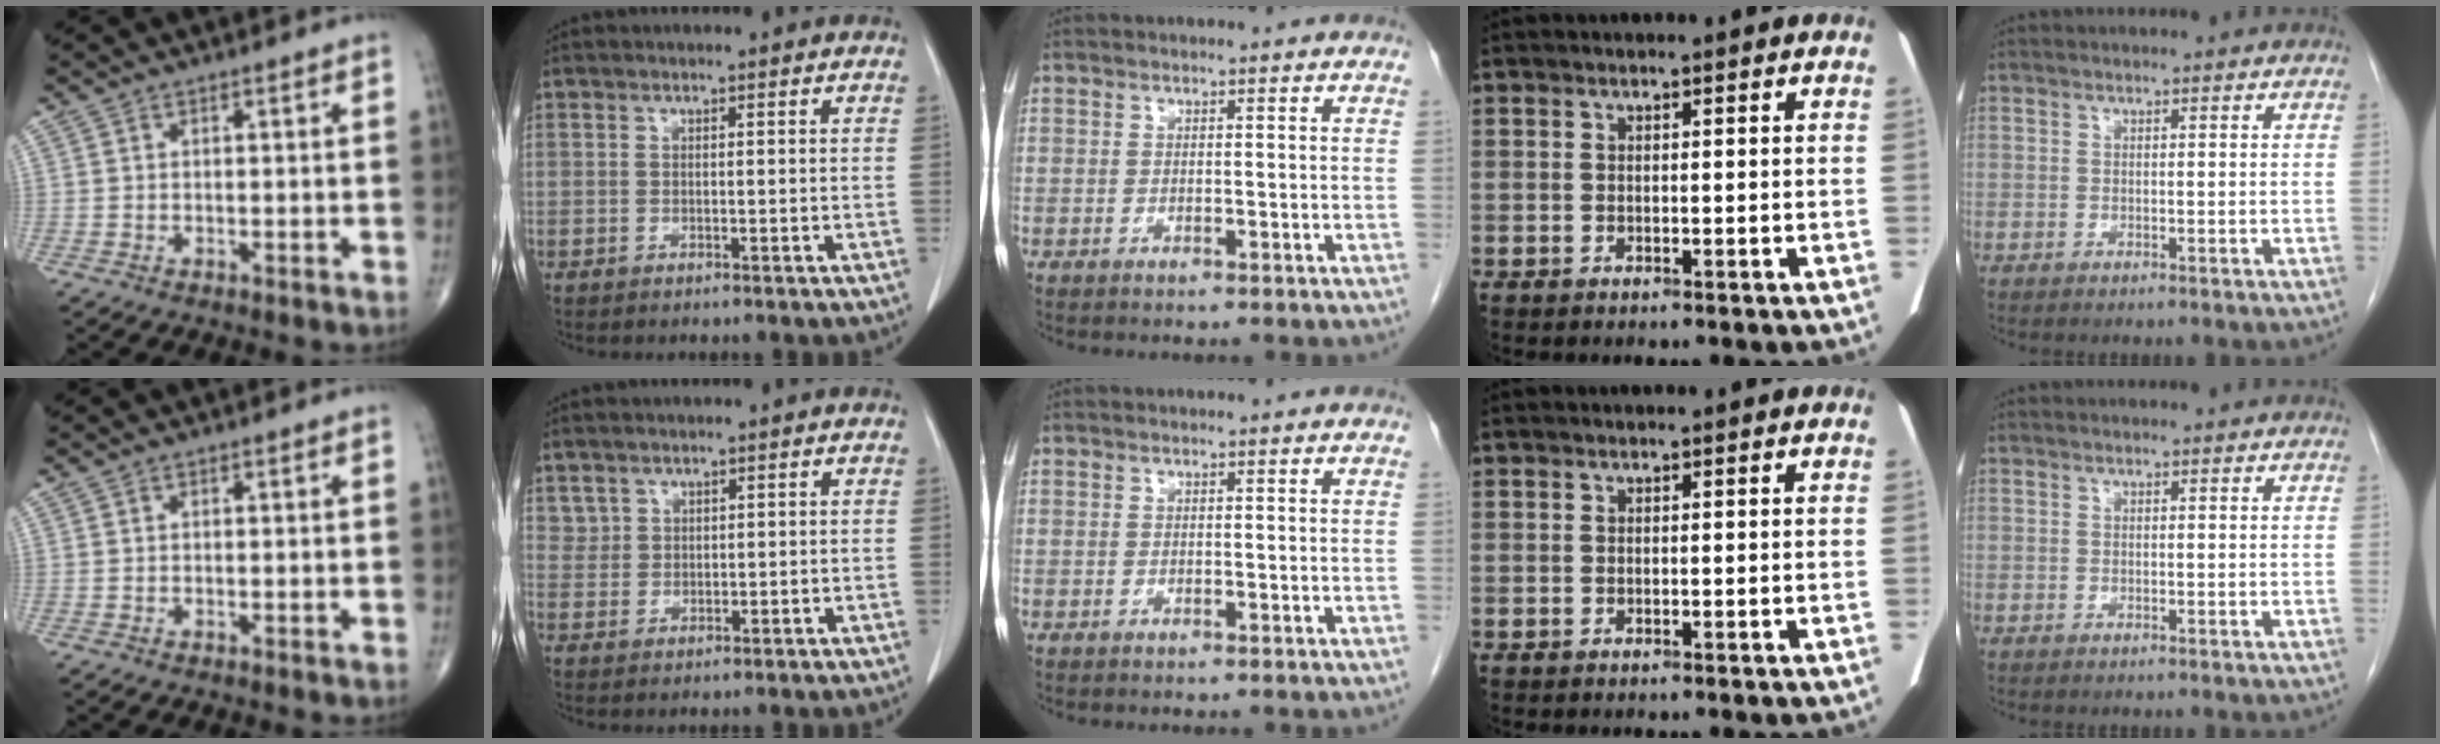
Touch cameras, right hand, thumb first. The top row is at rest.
{"index": {"total": 2.2, "force": [1.4, 1.7, -0.1], "torque": [0.019, 0.005, 0.021]}}